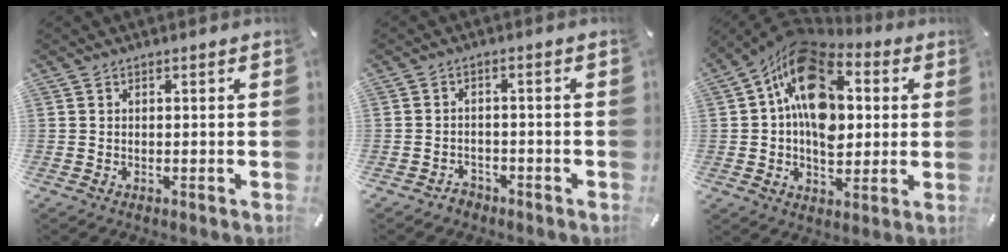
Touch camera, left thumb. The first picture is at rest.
{"total": 2.6, "force": [-1.8, 1.8, 0.5], "torque": [-0.008, 0.011, -0.039]}
{"total": 19.0, "force": [3.1, 13.1, 13.4], "torque": [-0.235, -0.007, 0.054]}